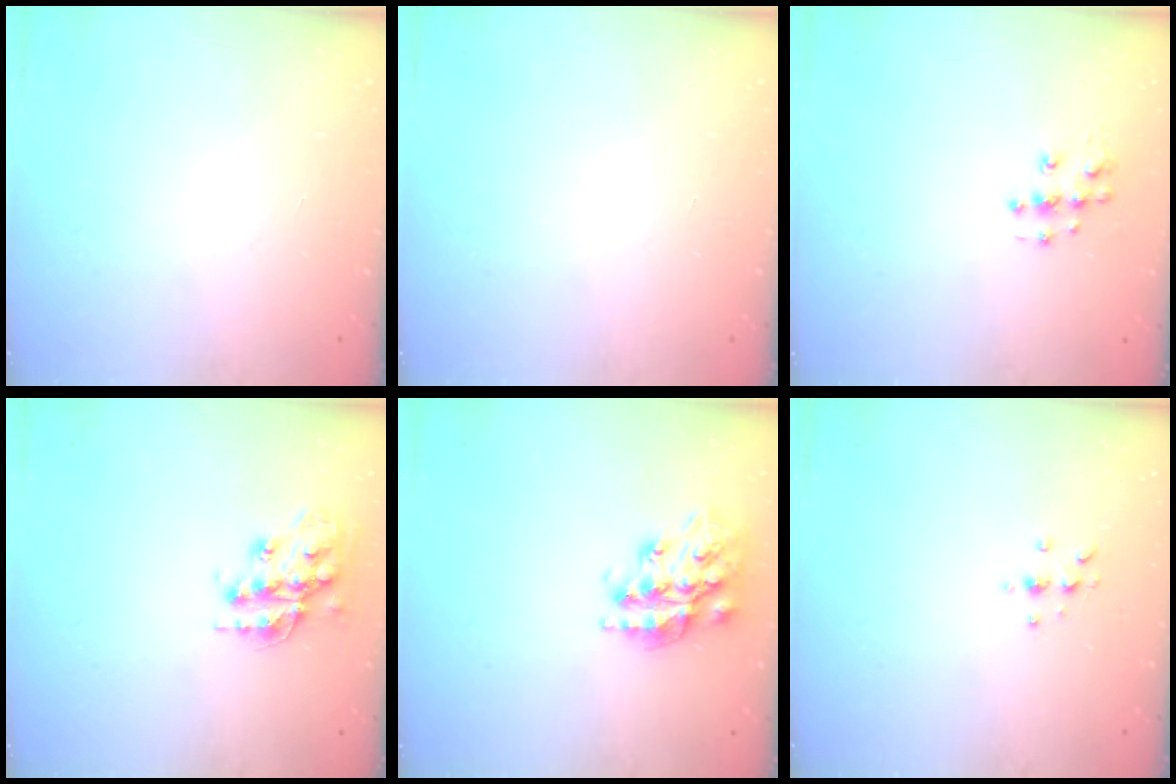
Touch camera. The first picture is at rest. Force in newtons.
{"total": 0.0}
{"total": 6.7, "press": 6.7, "slide": 0.3}
{"total": 15.4, "press": 15.4, "slide": 1.0}
{"total": 19.7, "press": 19.6, "slide": 1.4}
{"total": 3.8, "press": 3.7, "slide": 0.4}